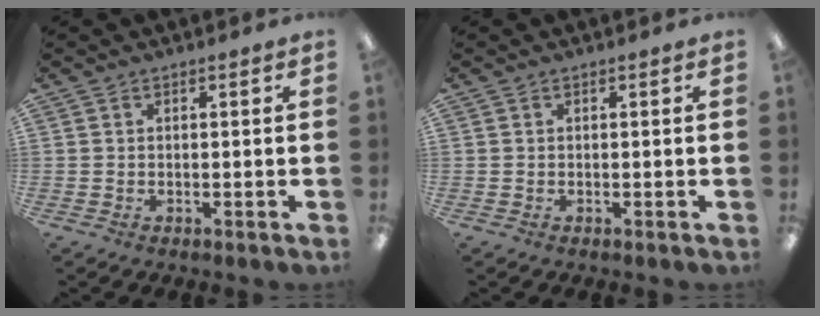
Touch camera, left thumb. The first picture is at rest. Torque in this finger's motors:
{"motor_torque": [0.00, 0.00, 0.00, 0.00, 0.00]}